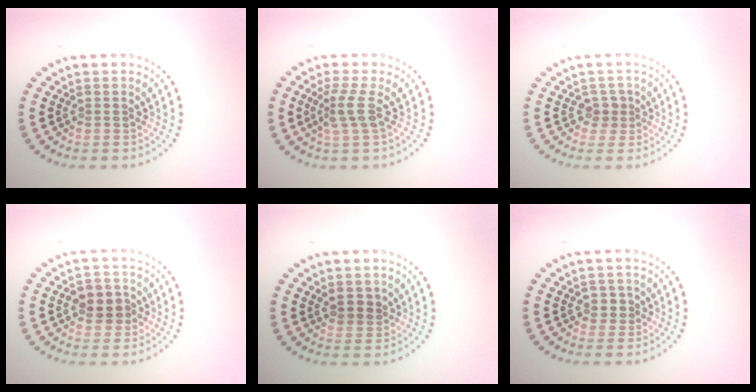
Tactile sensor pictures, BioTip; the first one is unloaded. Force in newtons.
{"total": 2.3, "press": 1.6, "slide": 1.7}
{"total": 1.6, "press": 1.2, "slide": 1.0}
{"total": 2.8, "press": 2.8, "slide": 0.7}
{"total": 1.5, "press": 1.4, "slide": 0.7}
{"total": 1.2, "press": 1.0, "slide": 0.7}